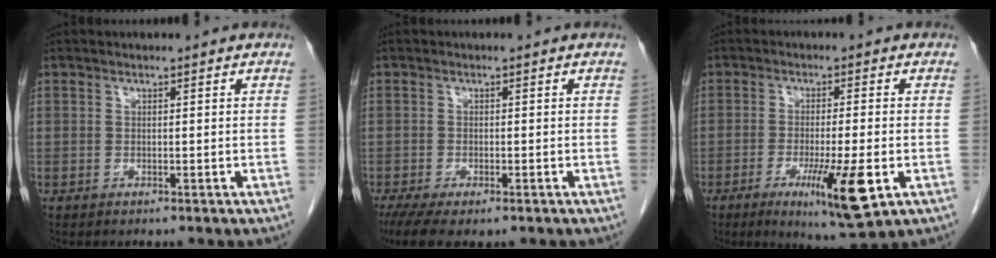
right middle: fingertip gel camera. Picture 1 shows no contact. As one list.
[{"total": 6.6, "force": [-4.2, 2.2, 4.5], "torque": [-0.077, -0.018, -0.068]}, {"total": 9.9, "force": [-3.7, 0.8, 9.1], "torque": [-0.150, -0.025, -0.054]}]